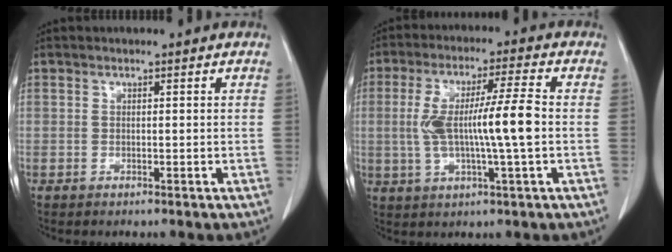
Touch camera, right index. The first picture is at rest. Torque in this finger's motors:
{"motor_torque": [1.58, -0.12, 0.86, 0.21]}